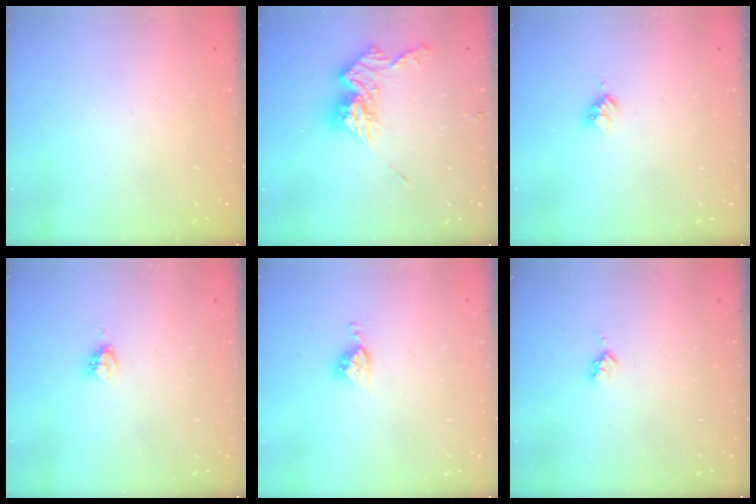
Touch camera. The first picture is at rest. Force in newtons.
{"total": 12.8, "press": 12.7, "slide": 1.1}
{"total": 3.0, "press": 2.9, "slide": 0.4}
{"total": 4.1, "press": 4.1, "slide": 0.2}
{"total": 5.3, "press": 5.3, "slide": 0.1}
{"total": 2.7, "press": 2.6, "slide": 0.5}